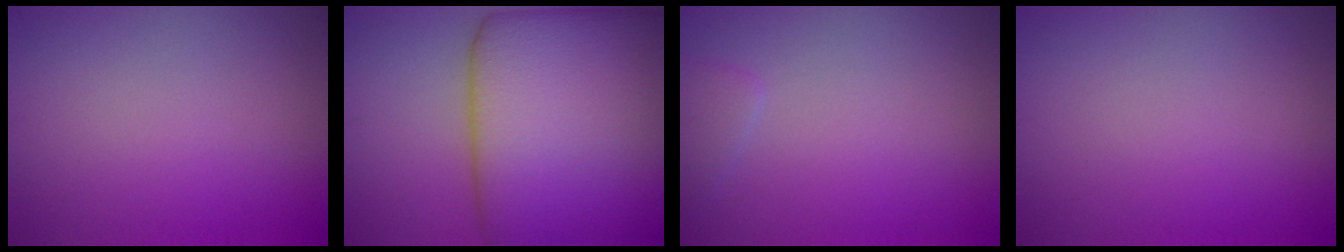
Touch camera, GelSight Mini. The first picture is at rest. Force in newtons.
{"total": 16.0, "press": 16.0, "slide": 0.6}
{"total": 1.3, "press": 1.3, "slide": 0.1}
{"total": 0.0}